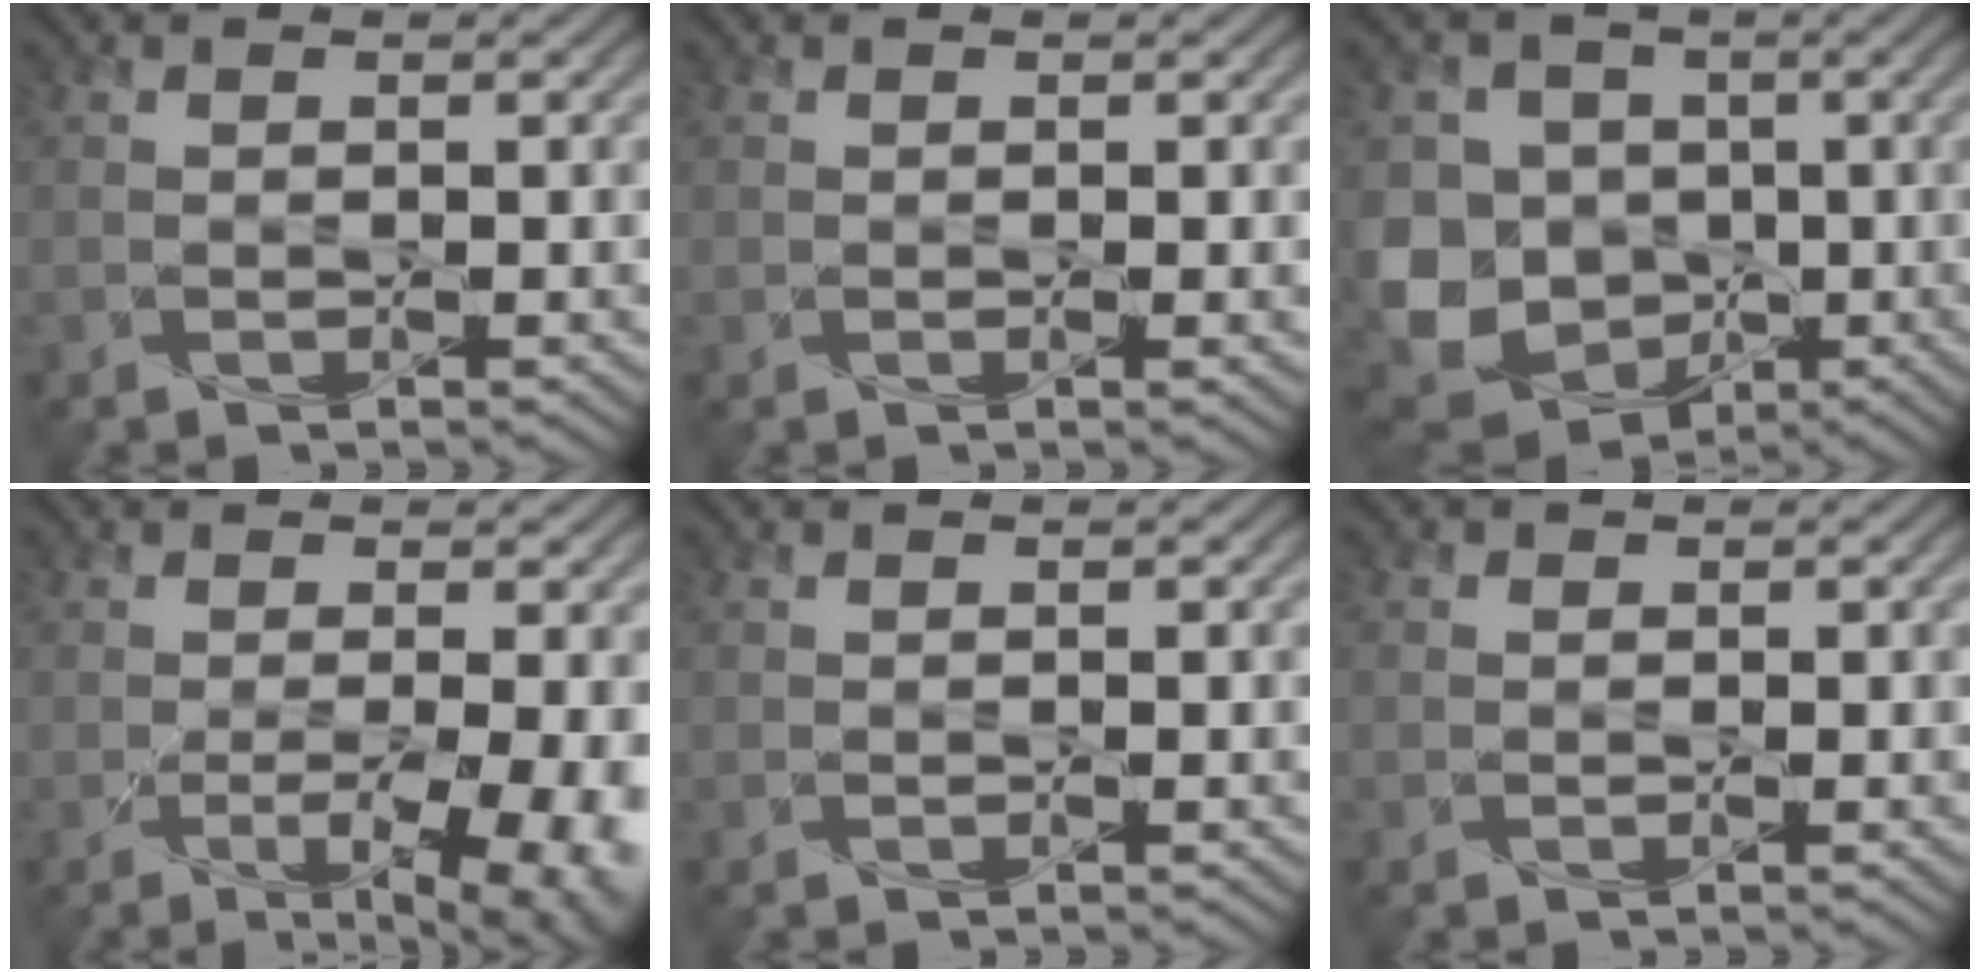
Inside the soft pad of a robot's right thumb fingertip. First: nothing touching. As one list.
[{"total": 0.8, "force": [0.2, 0.4, 0.7], "torque": [-0.014, -0.002, 0.003]}, {"total": 12.3, "force": [-3.1, 10.8, 5.1], "torque": [-0.138, -0.021, -0.076]}, {"total": 8.1, "force": [-1.8, 2.5, 7.5], "torque": [-0.071, -0.009, -0.019]}, {"total": 0.0}, {"total": 0.6, "force": [0.1, 0.5, -0.3], "torque": [0.003, -0.004, -0.003]}]